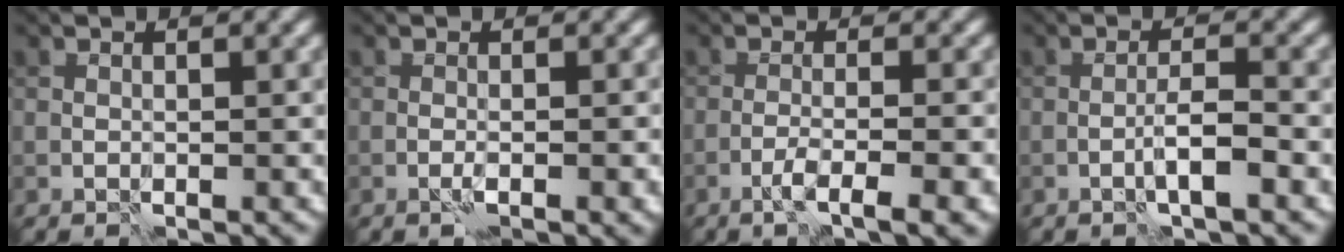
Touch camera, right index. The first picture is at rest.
{"total": 1.7, "force": [-0.6, 0.3, 1.6], "torque": [-0.021, 0.005, -0.014]}
{"total": 4.2, "force": [-2.3, 0.9, 3.4], "torque": [-0.053, 0.004, -0.044]}
{"total": 2.3, "force": [-1.0, 0.2, 2.0], "torque": [-0.034, 0.010, -0.021]}